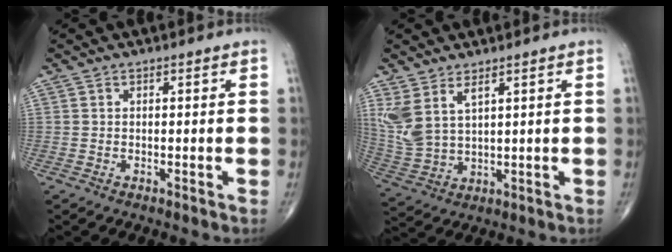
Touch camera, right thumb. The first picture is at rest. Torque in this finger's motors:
{"motor_torque": [0.15, 0.20, 0.75, 0.57, 0.10]}